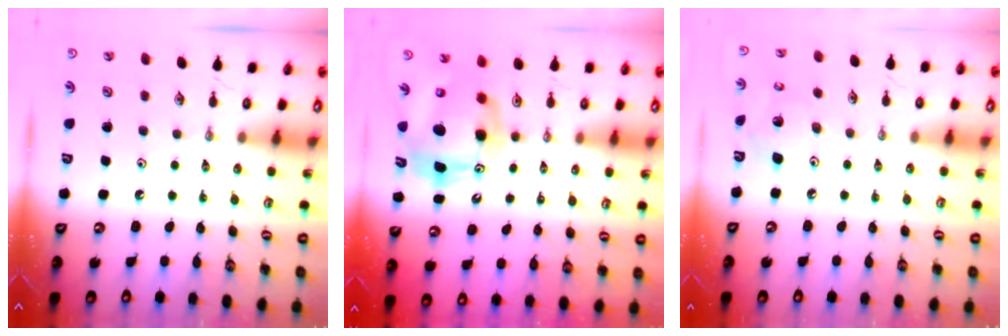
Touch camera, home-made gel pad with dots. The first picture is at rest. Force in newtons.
{"total": 11.6, "press": 11.4, "slide": 2.6}
{"total": 7.5, "press": 7.3, "slide": 1.7}